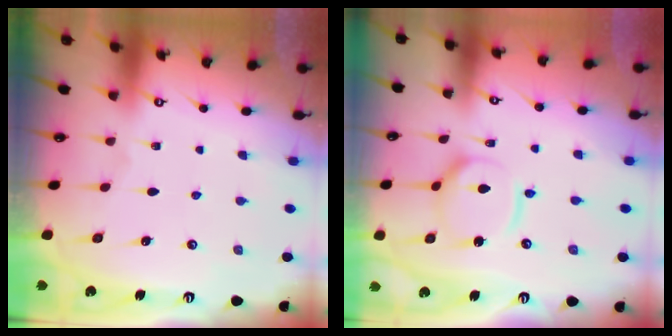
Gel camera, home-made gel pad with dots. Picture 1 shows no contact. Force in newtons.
{"total": 11.0, "press": 10.9, "slide": 1.2}